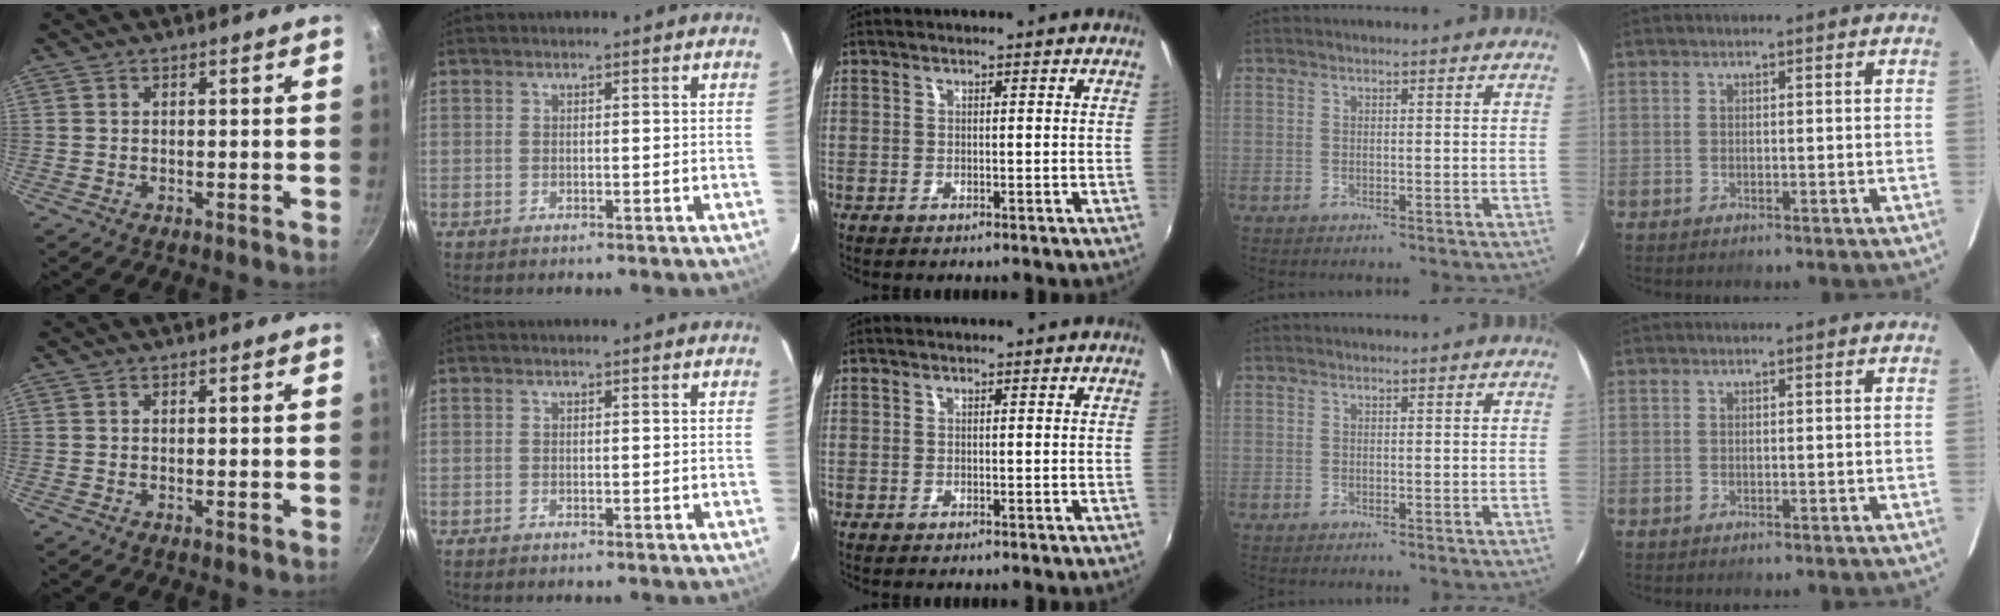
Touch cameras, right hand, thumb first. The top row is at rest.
{}